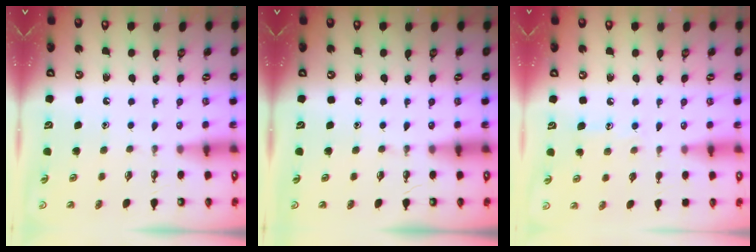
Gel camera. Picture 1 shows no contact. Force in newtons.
{"total": 0.0}
{"total": 6.1, "press": 6.1, "slide": 0.0}